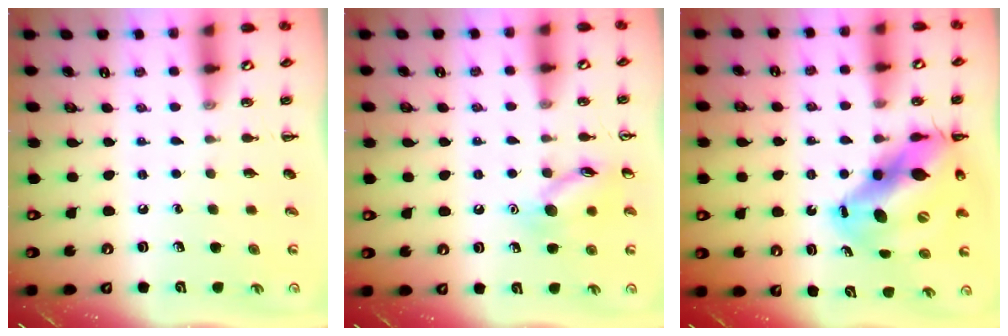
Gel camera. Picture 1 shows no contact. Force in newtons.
{"total": 10.7, "press": 10.6, "slide": 0.6}
{"total": 14.5, "press": 14.0, "slide": 3.8}